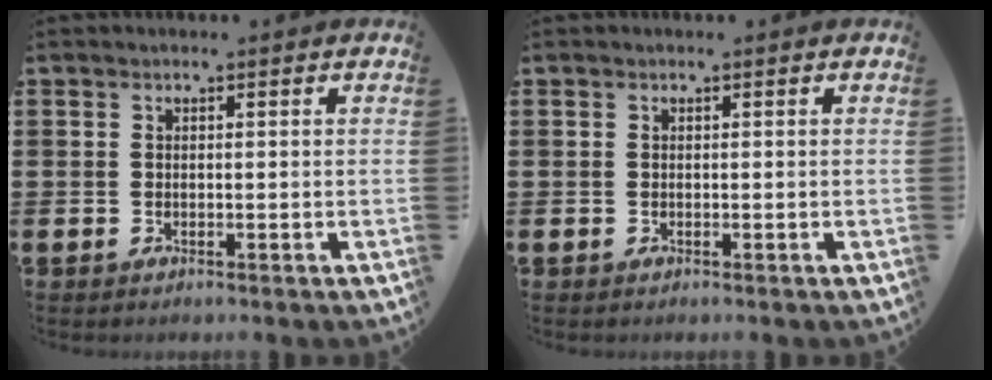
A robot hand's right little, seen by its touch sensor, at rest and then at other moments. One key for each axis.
{"total": 0.0}